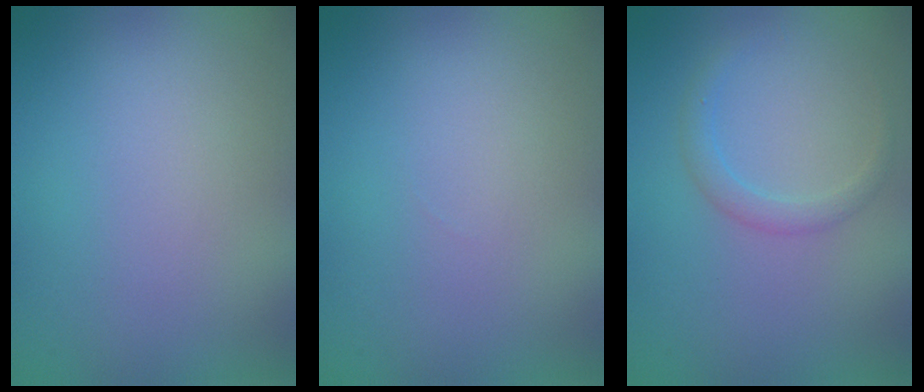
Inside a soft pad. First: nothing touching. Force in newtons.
{"total": 0.0}
{"total": 1.5, "press": 1.5, "slide": 0.1}